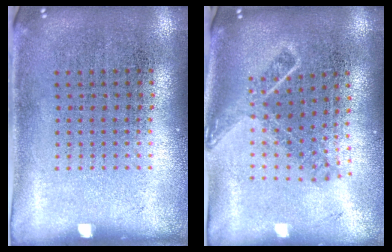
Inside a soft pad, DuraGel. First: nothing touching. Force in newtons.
{"total": 1.7, "press": 1.3, "slide": 1.1}